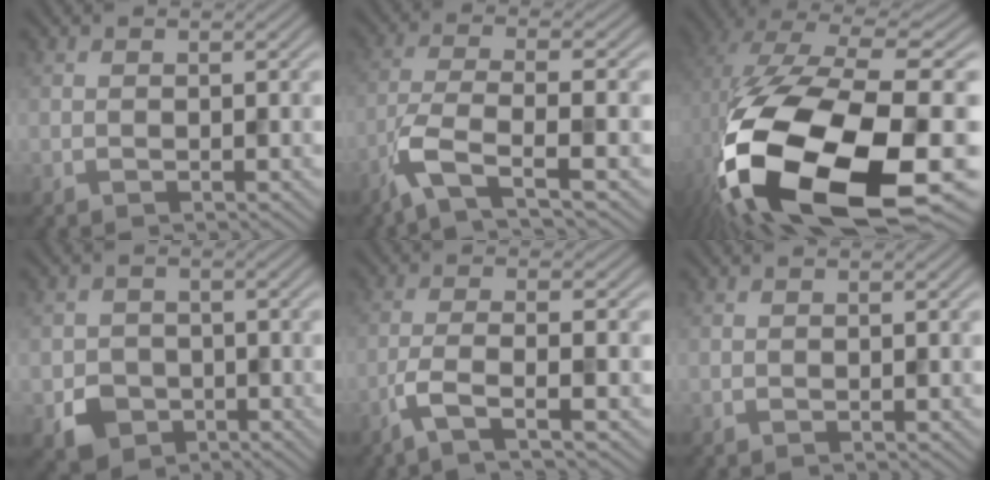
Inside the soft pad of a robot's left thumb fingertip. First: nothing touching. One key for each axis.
{"total": 6.5, "fx": -3.8, "fy": 1.3, "fz": 5.1, "tx": -0.106, "ty": -0.001, "tz": -0.091}
{"total": 20.5, "fx": -7.0, "fy": 9.0, "fz": 17.1, "tx": -0.366, "ty": -0.066, "tz": -0.088}
{"total": 4.4, "fx": -1.9, "fy": 3.6, "fz": 1.6, "tx": -0.032, "ty": -0.013, "tz": -0.038}
{"total": 4.4, "fx": -2.4, "fy": 0.6, "fz": 3.6, "tx": -0.066, "ty": 0.005, "tz": -0.069}
{"total": 0.0}